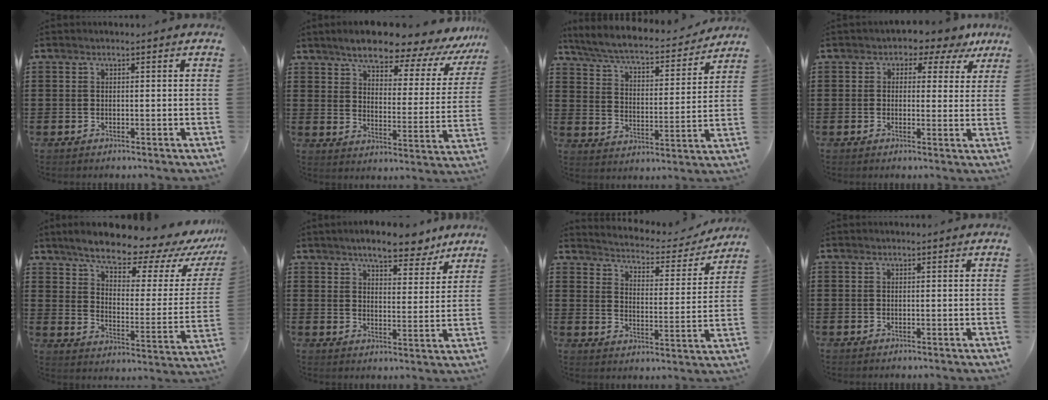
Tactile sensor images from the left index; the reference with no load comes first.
{"total": 8.5, "force": [7.5, 1.7, 3.8], "torque": [-0.084, -0.048, 0.124]}
{"total": 5.3, "force": [4.9, 0.3, 2.0], "torque": [-0.064, -0.036, 0.078]}
{"total": 2.2, "force": [1.0, 1.7, 1.0], "torque": [-0.018, -0.004, 0.009]}
{"total": 9.8, "force": [8.5, 2.0, 4.5], "torque": [-0.094, -0.061, 0.139]}
{"total": 6.6, "force": [5.8, 1.8, 2.6], "torque": [-0.054, -0.019, 0.102]}
{"total": 3.2, "force": [3.2, 0.4, 0.4], "torque": [-0.030, -0.029, 0.045]}
{"total": 0.0}